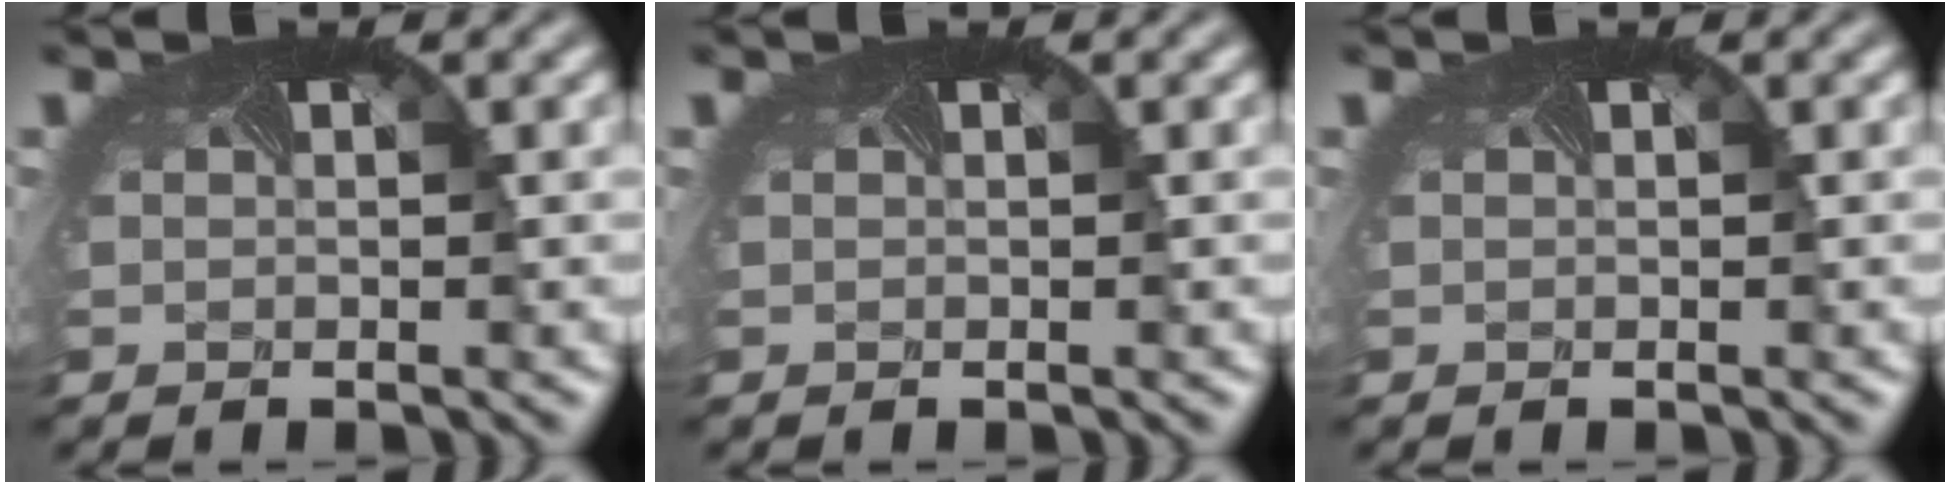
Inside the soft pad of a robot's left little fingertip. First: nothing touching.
{"total": 0.0}
{"total": 0.0}